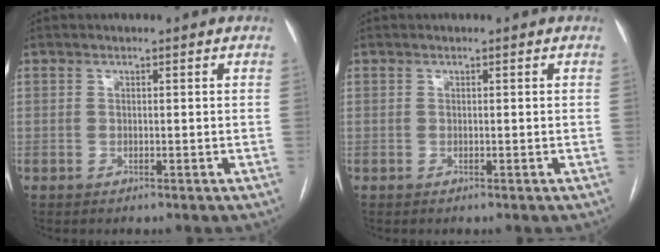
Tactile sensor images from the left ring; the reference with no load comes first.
{"total": 0.0}